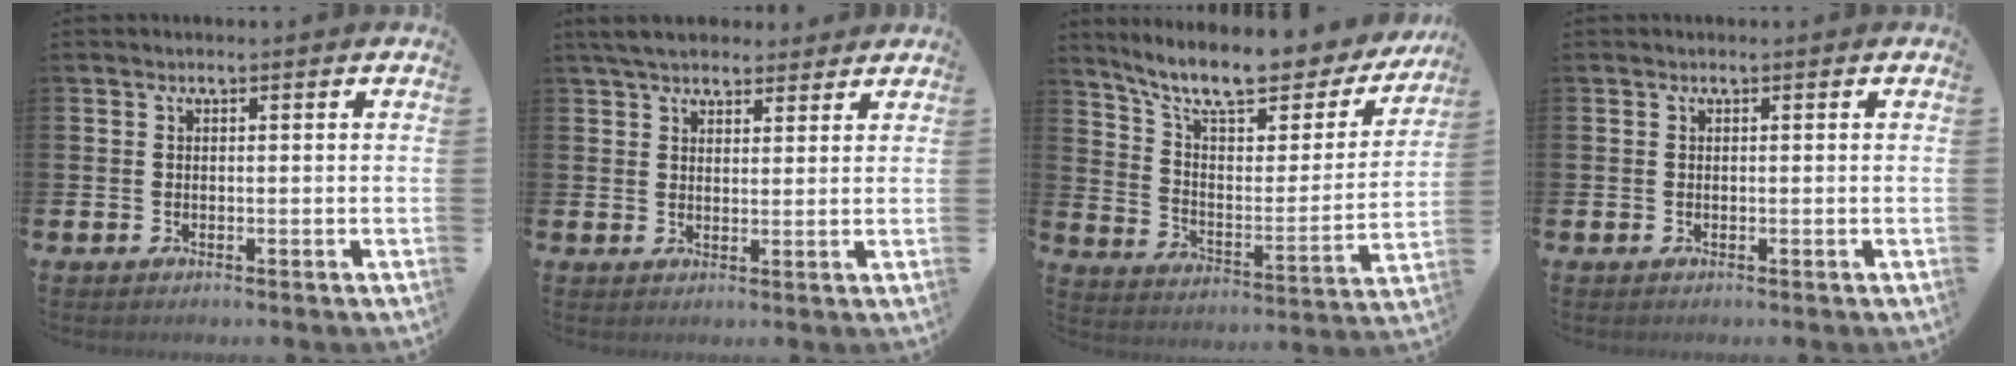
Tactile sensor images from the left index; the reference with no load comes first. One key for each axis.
{"total": 5.3, "fx": 4.9, "fy": 1.7, "fz": 1.2, "tx": -0.030, "ty": -0.013, "tz": 0.090}
{"total": 11.2, "fx": 9.5, "fy": 3.0, "fz": 5.1, "tx": -0.120, "ty": -0.064, "tz": 0.160}
{"total": 0.0}